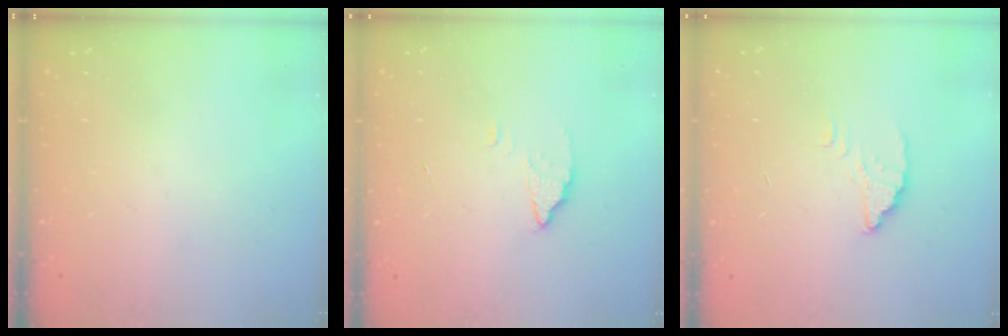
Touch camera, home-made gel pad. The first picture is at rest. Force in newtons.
{"total": 2.6, "press": 2.6, "slide": 0.2}
{"total": 2.5, "press": 2.5, "slide": 0.3}